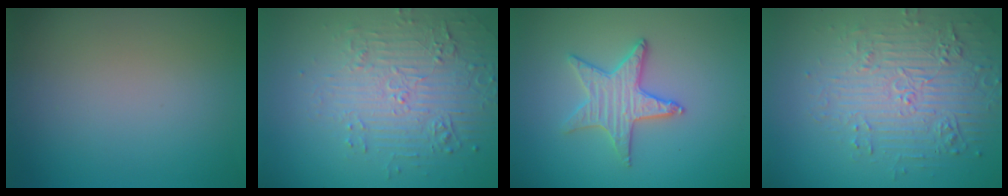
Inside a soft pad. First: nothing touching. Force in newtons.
{"total": 5.0, "press": 3.5, "slide": 3.5}
{"total": 3.1, "press": 3.1, "slide": 0.4}
{"total": 5.1, "press": 4.4, "slide": 2.7}